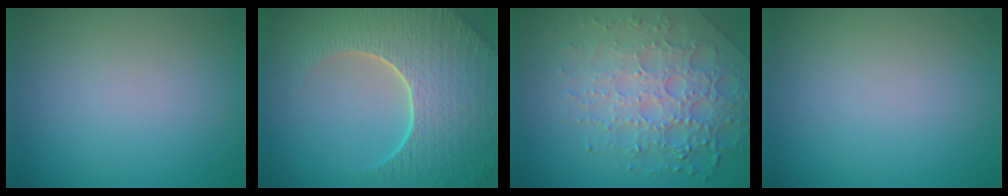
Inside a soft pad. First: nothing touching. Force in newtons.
{"total": 9.4, "press": 6.6, "slide": 6.6}
{"total": 7.7, "press": 5.3, "slide": 5.5}
{"total": 0.0}